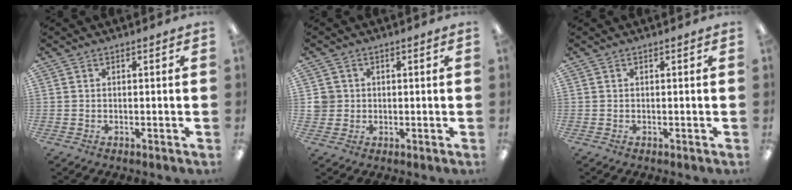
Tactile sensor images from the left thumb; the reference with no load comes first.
{"total": 3.5, "force": [0.5, 3.5, 0.4], "torque": [-0.008, 0.006, 0.006]}
{"total": 0.0}